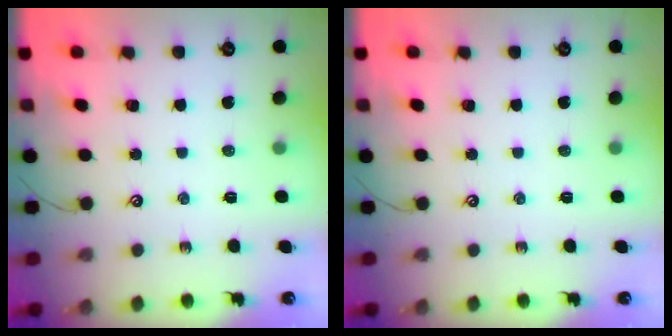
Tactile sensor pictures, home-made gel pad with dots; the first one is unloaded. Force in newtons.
{"total": 0.0}